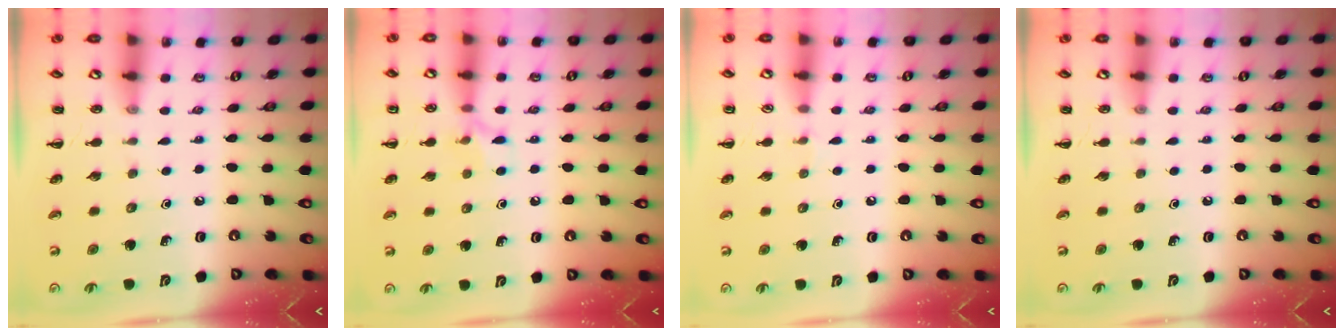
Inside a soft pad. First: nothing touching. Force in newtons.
{"total": 6.5, "press": 6.4, "slide": 1.5}
{"total": 2.9, "press": 2.8, "slide": 1.0}
{"total": 0.0}